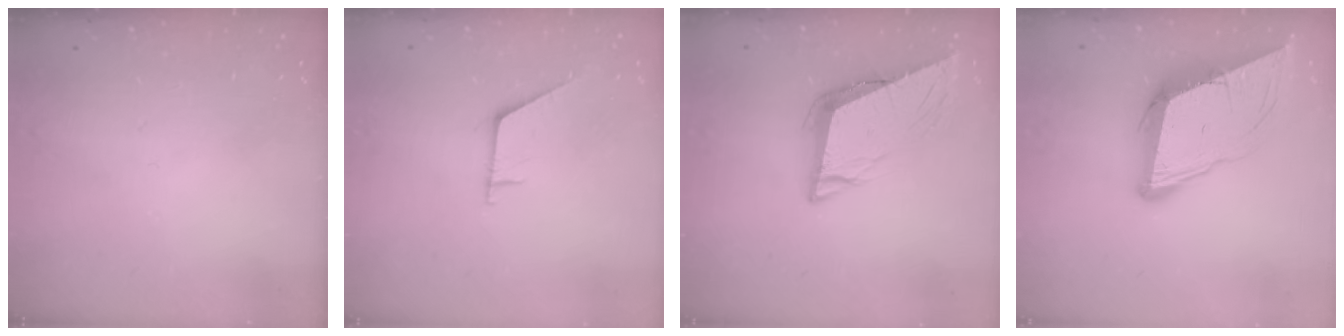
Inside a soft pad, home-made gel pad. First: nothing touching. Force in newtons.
{"total": 4.4, "press": 4.4, "slide": 0.5}
{"total": 9.8, "press": 9.3, "slide": 3.1}
{"total": 11.1, "press": 10.6, "slide": 3.3}